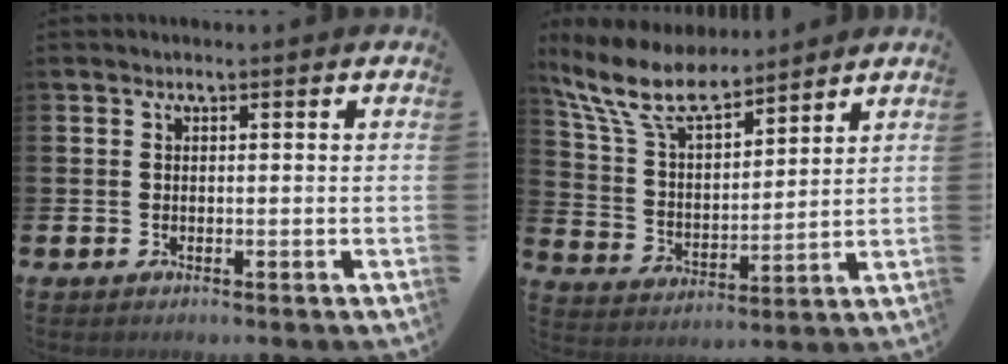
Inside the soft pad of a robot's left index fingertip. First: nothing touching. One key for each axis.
{"total": 9.7, "fx": 8.3, "fy": 3.0, "fz": 4.1, "tx": -0.121, "ty": -0.037, "tz": 0.152}